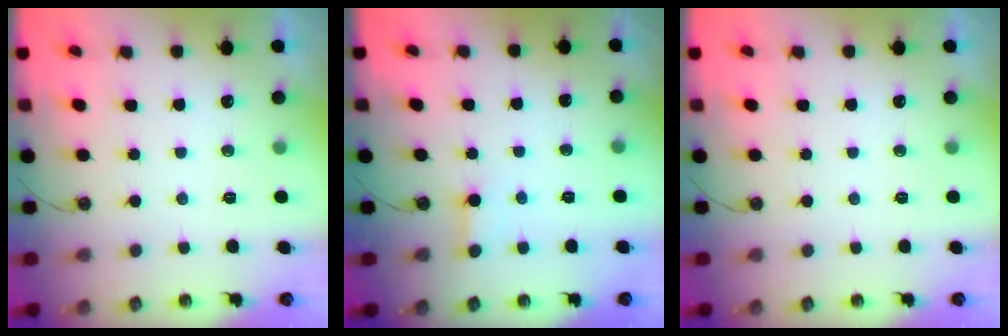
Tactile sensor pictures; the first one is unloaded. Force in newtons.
{"total": 2.3, "press": 2.3, "slide": 0.2}
{"total": 0.0}